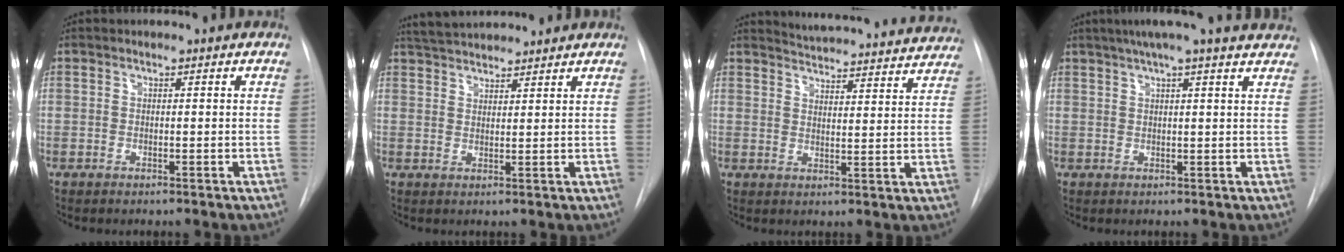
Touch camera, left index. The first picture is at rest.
{"total": 7.9, "force": [7.4, 1.2, 2.5], "torque": [-0.048, 0.035, 0.122]}
{"total": 22.1, "force": [21.2, 2.9, 5.6], "torque": [-0.077, -0.045, 0.253]}
{"total": 14.3, "force": [12.5, 0.3, 6.9], "torque": [-0.109, 0.022, 0.149]}